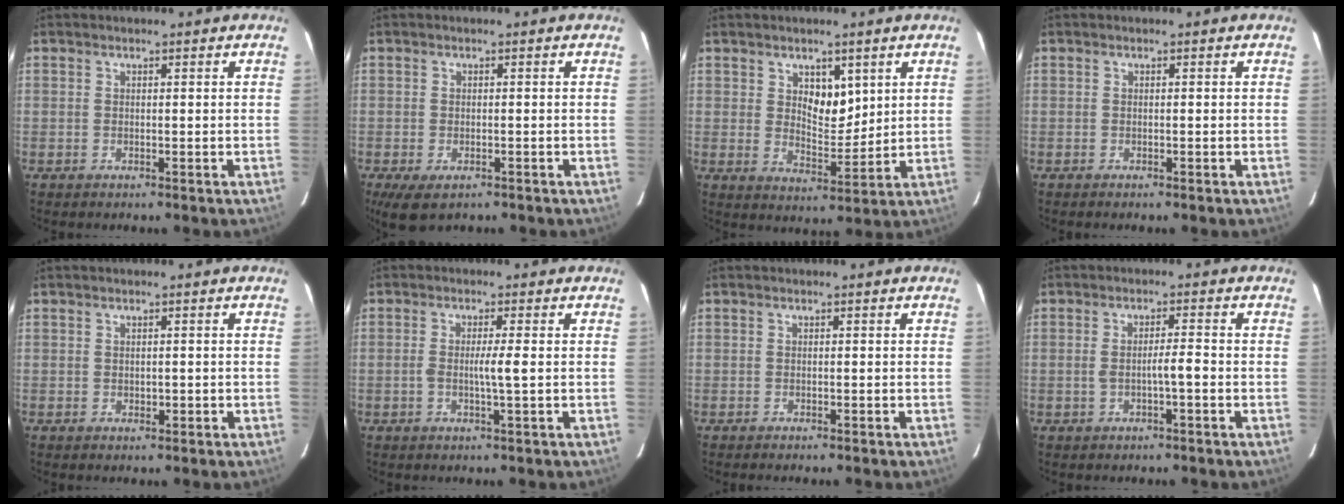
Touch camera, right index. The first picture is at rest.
{"total": 5.7, "force": [-3.7, 2.8, 3.3], "torque": [-0.061, -0.011, -0.058]}
{"total": 5.7, "force": [2.5, 2.9, 4.2], "torque": [-0.067, -0.004, 0.048]}
{"total": 0.6, "force": [-0.5, 0.0, 0.3], "torque": [-0.008, -0.001, -0.008]}
{"total": 0.8, "force": [-0.1, 0.6, 0.6], "torque": [-0.008, 0.001, 0.001]}
{"total": 2.9, "force": [-0.3, -0.4, 2.8], "torque": [-0.053, -0.002, -0.006]}
{"total": 1.4, "force": [-1.2, 0.0, 0.8], "torque": [-0.011, -0.001, -0.014]}
{"total": 2.9, "force": [-0.8, 0.1, 2.8], "torque": [-0.047, 0.003, -0.013]}